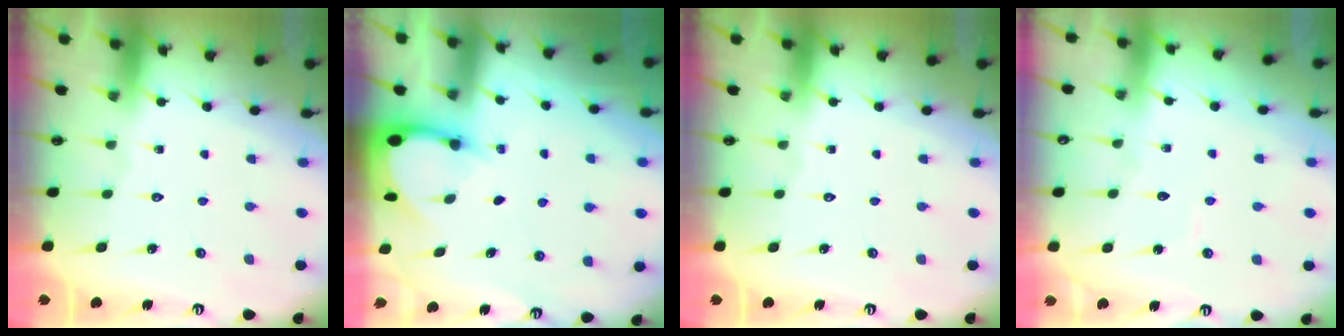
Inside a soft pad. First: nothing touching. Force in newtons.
{"total": 3.4, "press": 3.4, "slide": 0.2}
{"total": 0.0}
{"total": 3.5, "press": 3.5, "slide": 0.5}